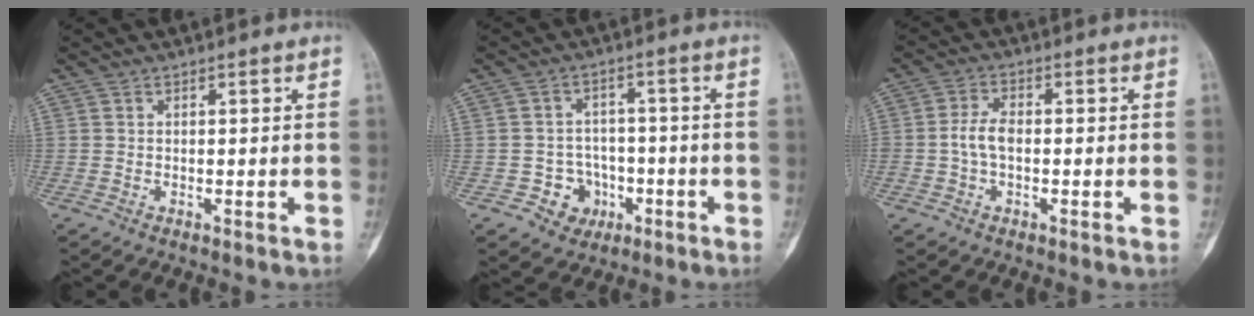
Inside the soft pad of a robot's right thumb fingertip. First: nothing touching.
{"total": 6.3, "force": [-2.5, 5.6, 1.4], "torque": [0.018, 0.024, -0.032]}
{"total": 4.6, "force": [-0.6, 2.7, 3.7], "torque": [-0.076, 0.014, -0.016]}